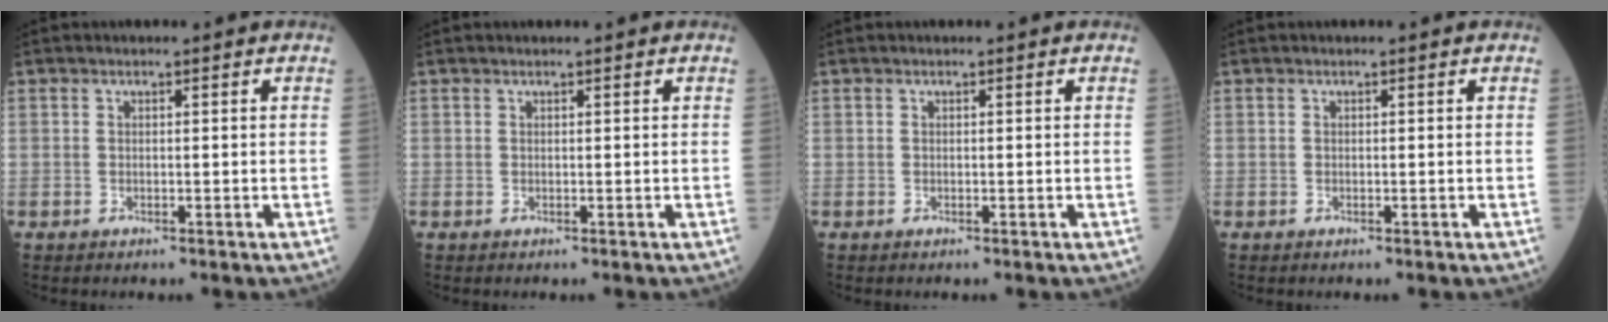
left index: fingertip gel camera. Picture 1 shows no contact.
{"total": 0.6, "force": [0.6, 0.0, 0.2], "torque": [-0.006, 0.003, 0.011]}
{"total": 0.0}
{"total": 0.0}